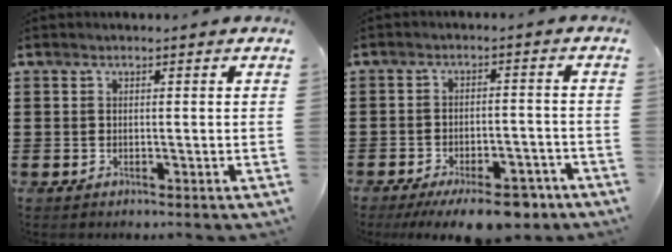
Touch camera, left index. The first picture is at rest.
{"total": 7.8, "force": [-6.2, 1.9, 4.3], "torque": [-0.061, 0.010, -0.107]}